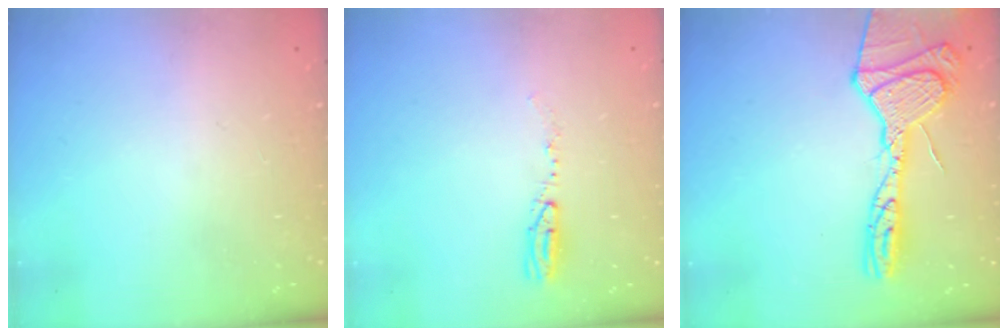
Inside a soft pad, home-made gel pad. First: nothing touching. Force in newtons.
{"total": 3.9, "press": 3.4, "slide": 1.9}
{"total": 18.3, "press": 18.2, "slide": 1.9}